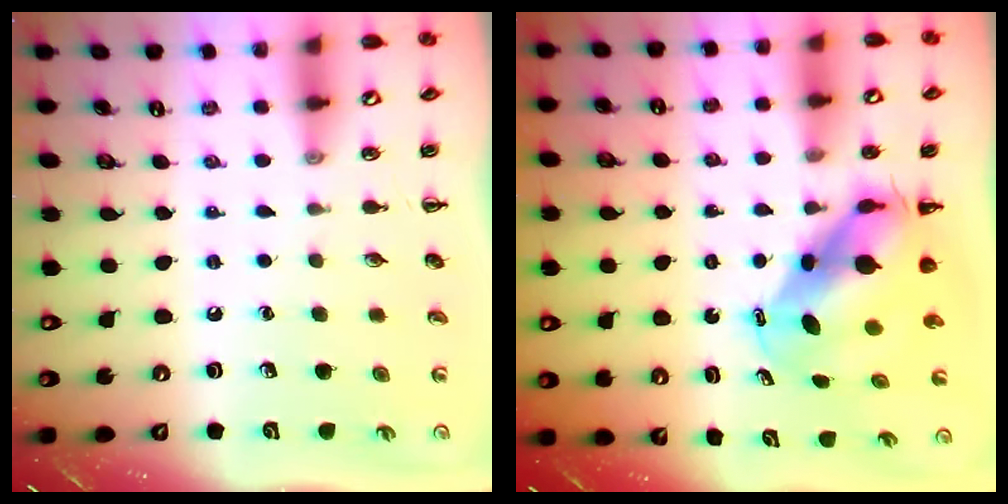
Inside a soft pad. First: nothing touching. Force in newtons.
{"total": 7.6, "press": 7.1, "slide": 2.5}